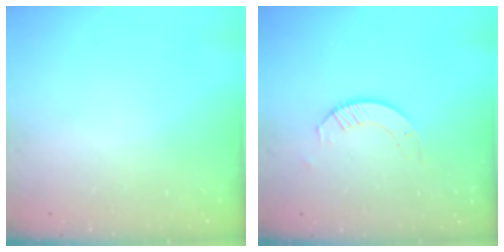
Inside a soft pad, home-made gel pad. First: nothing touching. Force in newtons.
{"total": 3.2, "press": 3.2, "slide": 0.3}